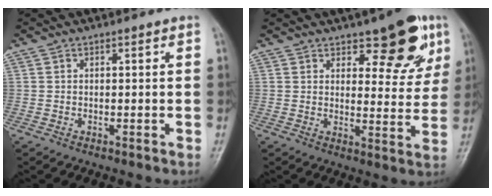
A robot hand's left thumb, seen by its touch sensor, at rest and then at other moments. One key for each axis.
{"total": 10.7, "fx": 6.5, "fy": 4.6, "fz": 7.1, "tx": -0.054, "ty": -0.036, "tz": 0.088}